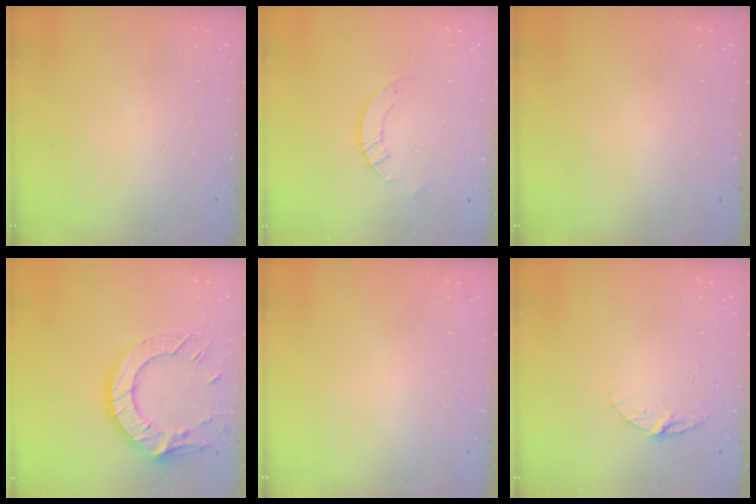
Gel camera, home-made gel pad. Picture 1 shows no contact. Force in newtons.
{"total": 2.6, "press": 2.6, "slide": 0.2}
{"total": 0.0}
{"total": 17.3, "press": 17.2, "slide": 1.3}
{"total": 0.0}
{"total": 6.0, "press": 6.0, "slide": 0.6}